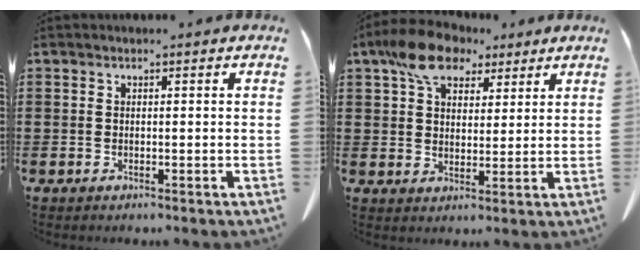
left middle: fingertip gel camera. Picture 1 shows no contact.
{"total": 8.9, "force": [6.2, 4.5, 4.5], "torque": [-0.104, 0.004, 0.114]}